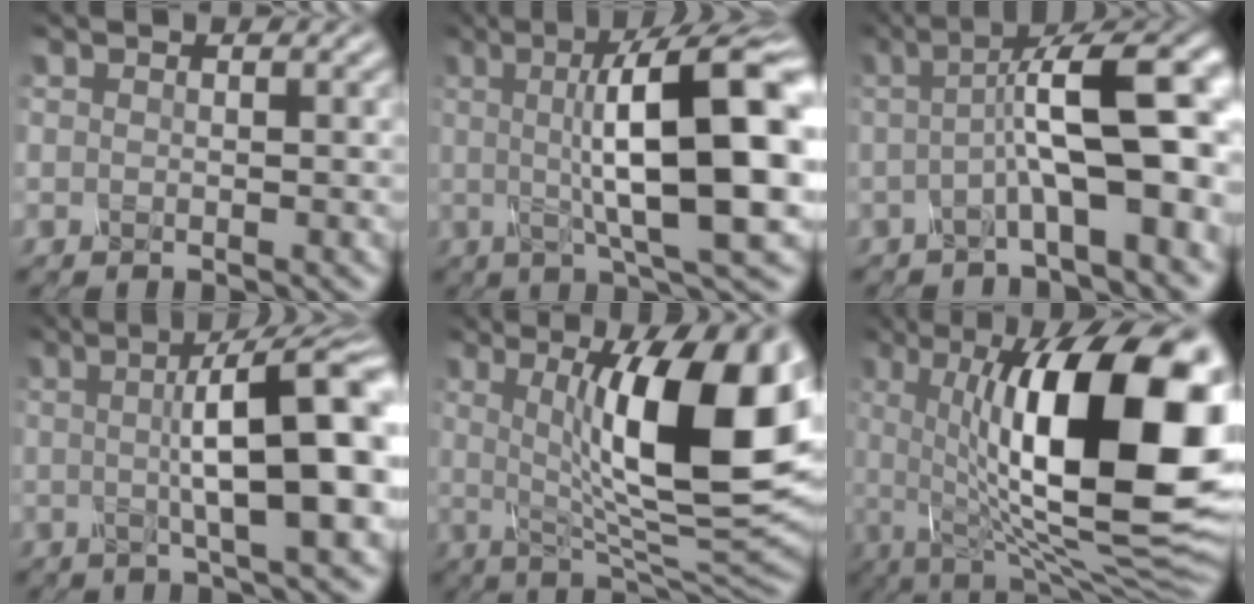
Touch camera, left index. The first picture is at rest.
{"total": 14.5, "force": [1.7, 3.4, 14.0], "torque": [-0.187, 0.011, 0.024]}
{"total": 9.8, "force": [-0.2, 2.3, 9.6], "torque": [-0.132, 0.024, -0.015]}
{"total": 11.3, "force": [1.0, 2.6, 11.0], "torque": [-0.144, 0.013, 0.011]}
{"total": 14.1, "force": [2.4, 3.7, 13.4], "torque": [-0.182, 0.001, 0.037]}
{"total": 18.9, "force": [2.9, 7.1, 17.3], "torque": [-0.239, 0.011, 0.052]}